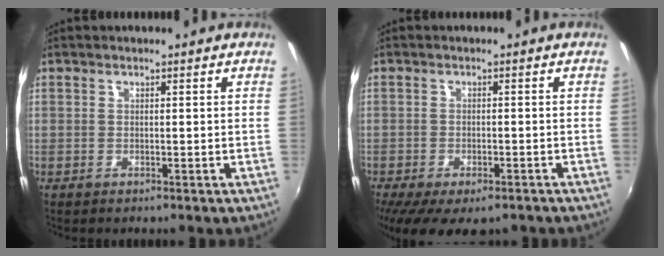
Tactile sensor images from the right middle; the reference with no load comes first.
{"total": 11.4, "force": [-7.9, 4.4, 6.9], "torque": [-0.147, -0.045, -0.118]}